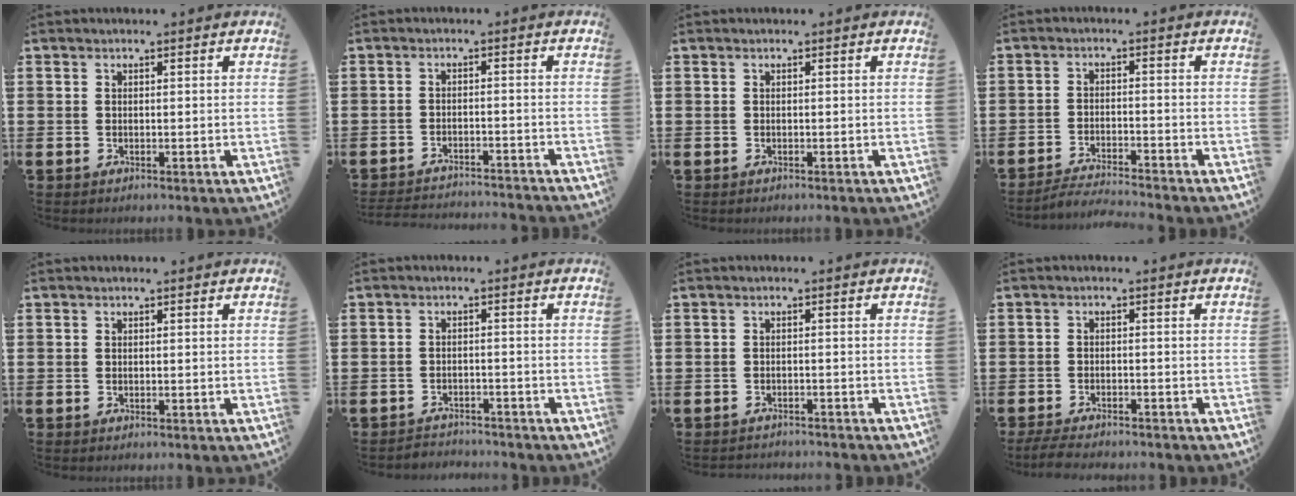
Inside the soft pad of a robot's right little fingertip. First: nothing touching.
{"total": 2.7, "force": [-2.7, -0.1, 0.0], "torque": [-0.003, 0.002, -0.058]}
{"total": 0.0}
{"total": 2.8, "force": [-2.7, -0.2, 0.4], "torque": [-0.008, 0.002, -0.056]}
{"total": 0.0}
{"total": 1.9, "force": [-1.9, 0.1, -0.4], "torque": [-0.001, 0.003, -0.043]}
{"total": 1.2, "force": [-1.2, 0.0, -0.1], "torque": [0.000, 0.003, -0.025]}
{"total": 2.3, "force": [-2.2, 0.1, 0.6], "torque": [-0.012, 0.005, -0.045]}